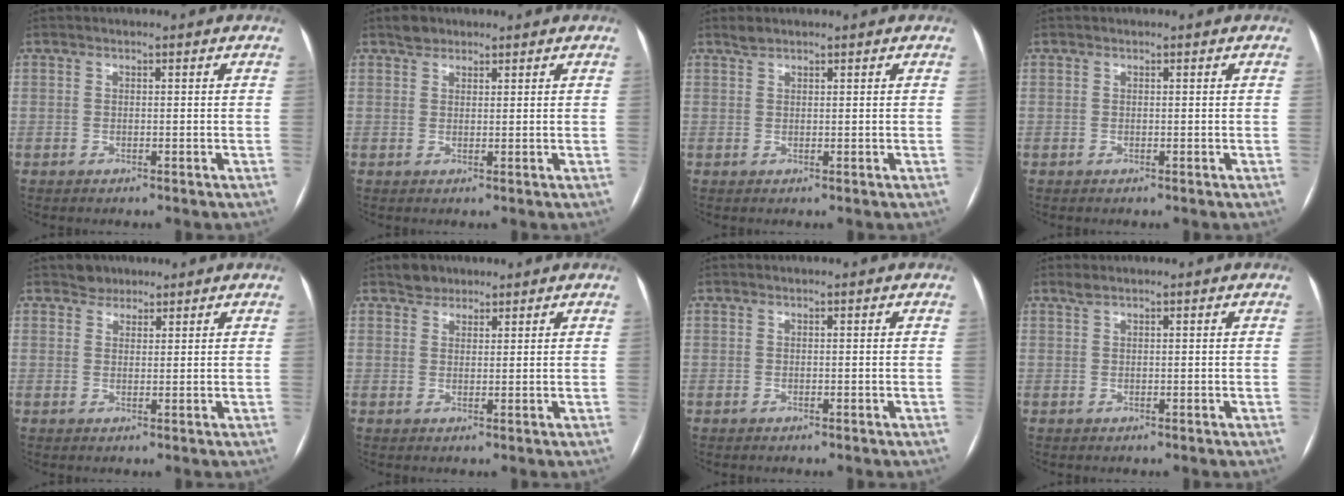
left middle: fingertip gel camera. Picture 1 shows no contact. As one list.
[{"total": 1.9, "force": [1.5, 1.1, 0.3], "torque": [-0.007, 0.005, 0.026]}, {"total": 1.0, "force": [0.9, 0.2, 0.2], "torque": [-0.009, 0.004, 0.022]}, {"total": 0.0}, {"total": 2.2, "force": [1.8, 1.3, -0.2], "torque": [0.004, 0.004, 0.026]}, {"total": 2.4, "force": [2.0, 1.4, 0.1], "torque": [-0.003, 0.006, 0.031]}, {"total": 0.0}, {"total": 0.8, "force": [0.8, -0.1, 0.2], "torque": [-0.009, 0.004, 0.021]}]